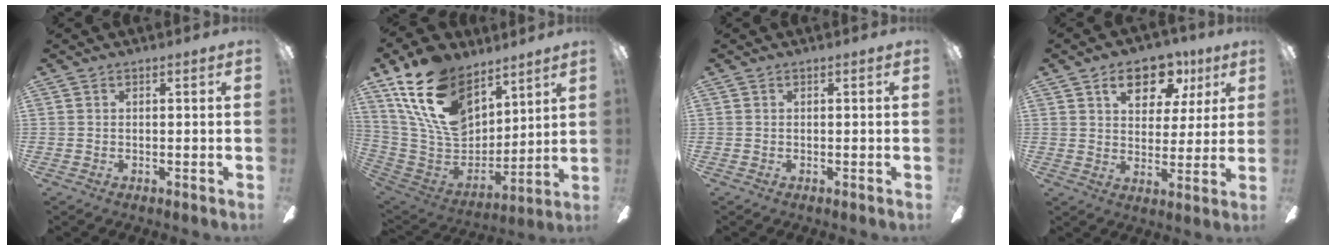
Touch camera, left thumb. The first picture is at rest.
{"total": 21.9, "force": [12.2, 13.5, 12.2], "torque": [-0.260, -0.058, 0.224]}
{"total": 0.0}
{"total": 12.5, "force": [6.3, 7.6, 7.7], "torque": [-0.106, -0.010, 0.107]}